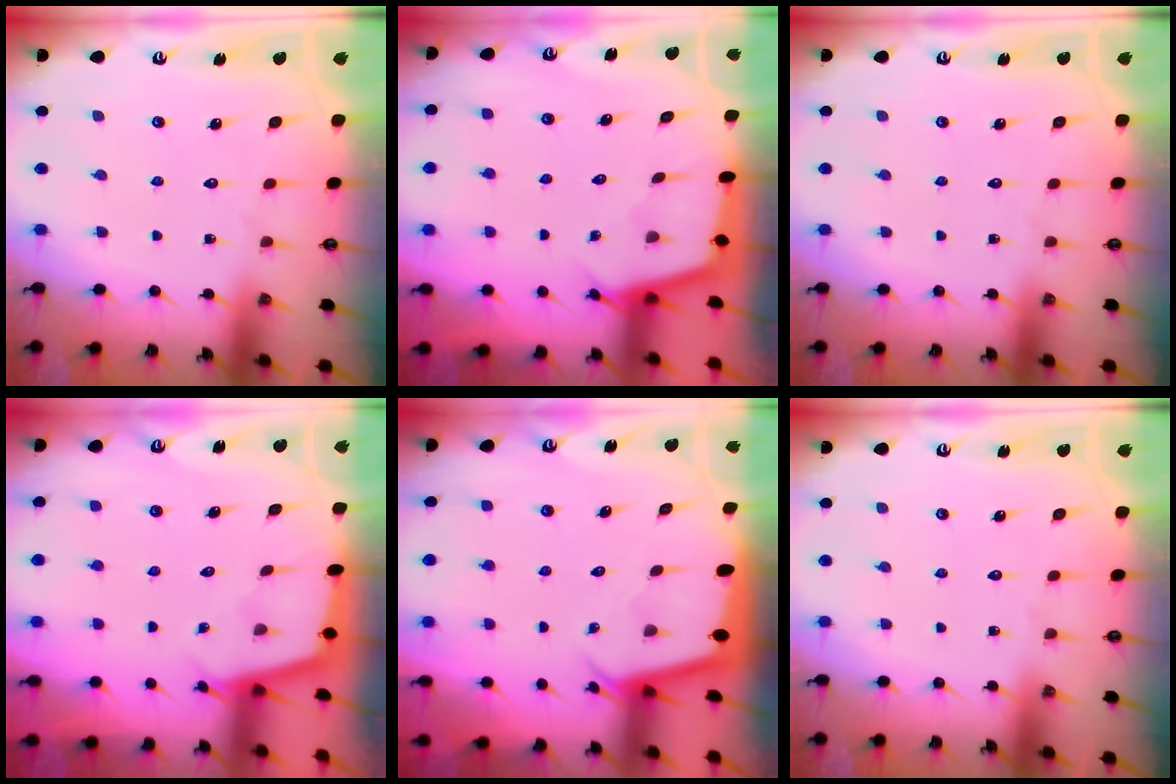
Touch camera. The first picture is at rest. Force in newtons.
{"total": 2.6, "press": 2.6, "slide": 0.2}
{"total": 0.0}
{"total": 2.3, "press": 2.3, "slide": 0.2}
{"total": 2.4, "press": 2.4, "slide": 0.1}
{"total": 0.0}